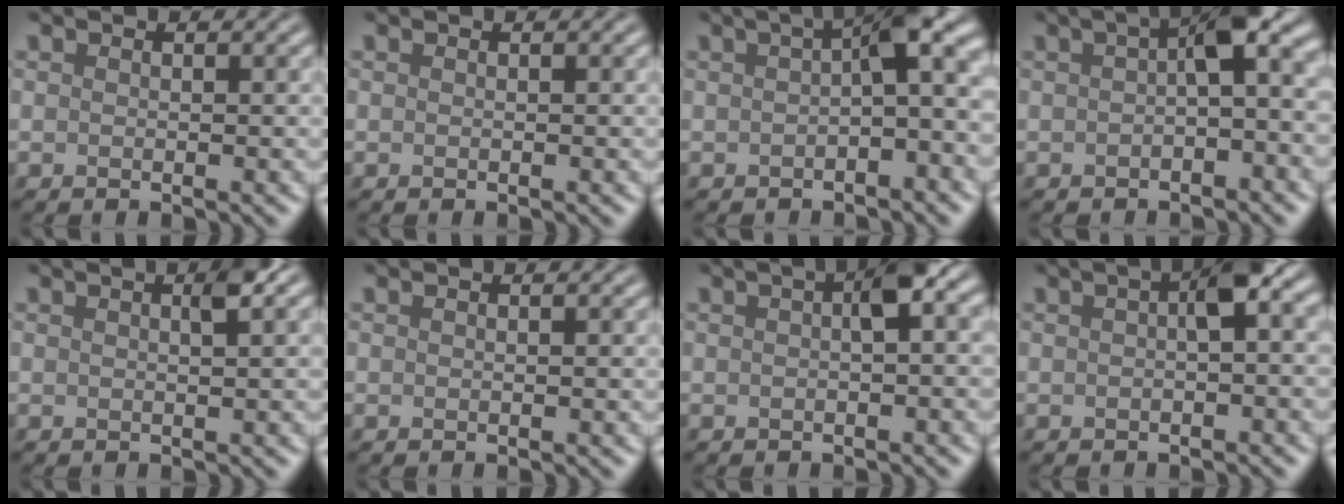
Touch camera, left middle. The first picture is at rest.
{"total": 0.0}
{"total": 5.0, "force": [0.0, 1.4, 4.8], "torque": [-0.056, 0.018, -0.007]}
{"total": 4.7, "force": [0.2, 1.5, 4.5], "torque": [-0.055, 0.019, -0.004]}
{"total": 1.4, "force": [0.5, 0.0, 1.3], "torque": [-0.020, 0.005, 0.009]}
{"total": 0.0}
{"total": 2.9, "force": [0.1, 0.6, 2.8], "torque": [-0.042, 0.014, 0.003]}
{"total": 3.2, "force": [0.0, 0.8, 3.1], "torque": [-0.047, 0.015, 0.000]}